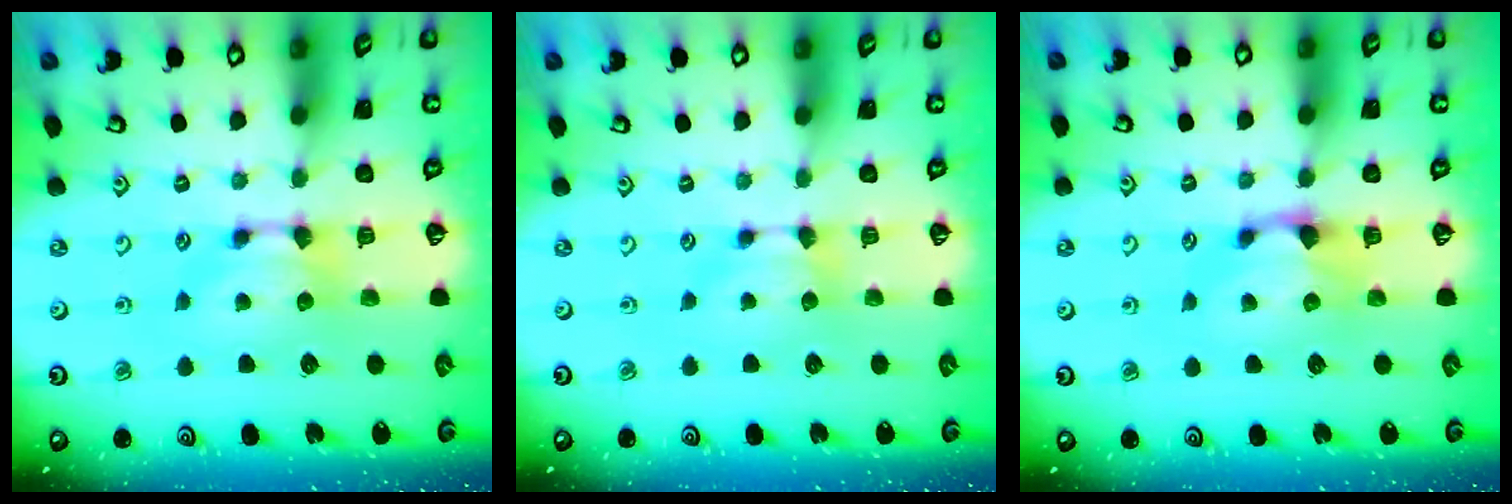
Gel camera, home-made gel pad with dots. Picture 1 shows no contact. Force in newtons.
{"total": 0.7, "press": 0.6, "slide": 0.5}
{"total": 1.2, "press": 0.8, "slide": 0.9}